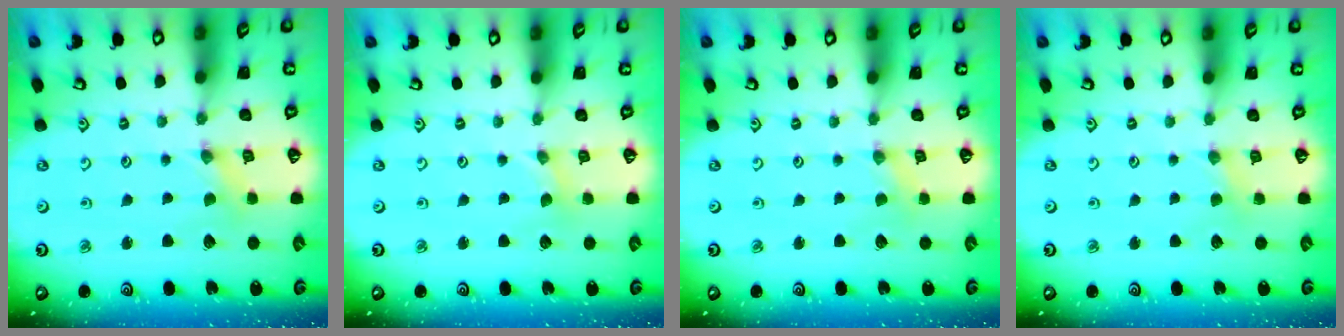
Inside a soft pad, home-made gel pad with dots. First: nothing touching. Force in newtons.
{"total": 0.8, "press": 0.8, "slide": 0.2}
{"total": 0.5, "press": 0.5, "slide": 0.2}
{"total": 2.7, "press": 2.6, "slide": 0.5}